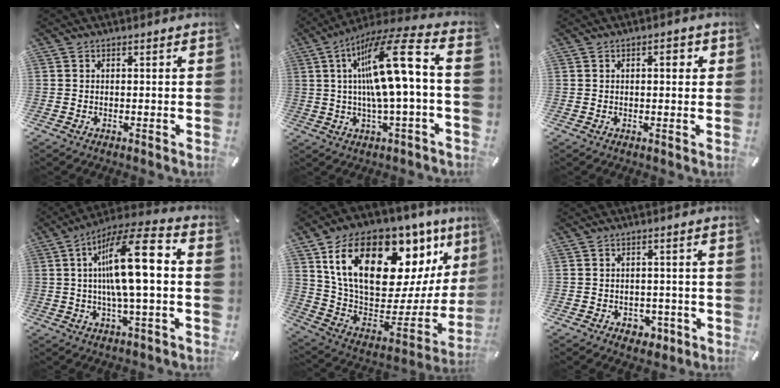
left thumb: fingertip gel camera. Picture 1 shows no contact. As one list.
[{"total": 17.4, "force": [3.2, 2.3, 17.0], "torque": [-0.309, -0.019, 0.034]}, {"total": 2.7, "force": [0.7, 1.2, 2.4], "torque": [-0.032, 0.002, 0.004]}, {"total": 17.8, "force": [2.2, 4.4, 17.1], "torque": [-0.298, -0.008, 0.021]}, {"total": 25.3, "force": [12.0, 14.0, 17.3], "torque": [-0.307, -0.074, 0.215]}, {"total": 3.9, "force": [-1.3, 3.2, 1.7], "torque": [-0.019, 0.004, -0.023]}]